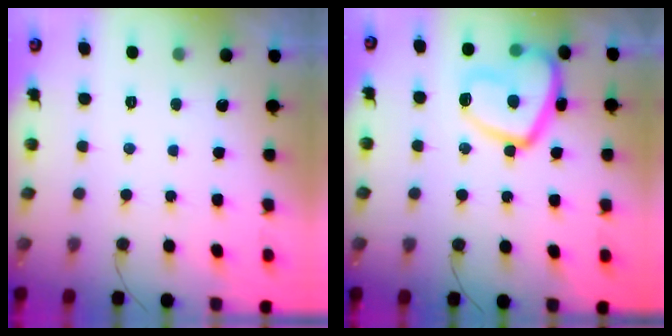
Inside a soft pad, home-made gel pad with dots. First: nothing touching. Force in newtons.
{"total": 14.7, "press": 14.7, "slide": 1.3}